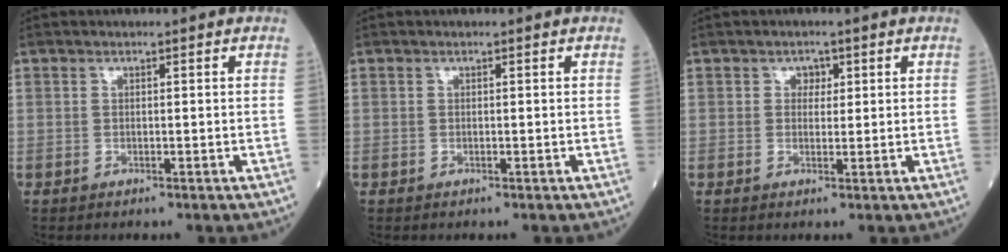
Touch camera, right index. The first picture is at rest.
{"total": 0.0}
{"total": 1.7, "force": [0.7, 1.3, 0.9], "torque": [-0.005, 0.000, 0.007]}